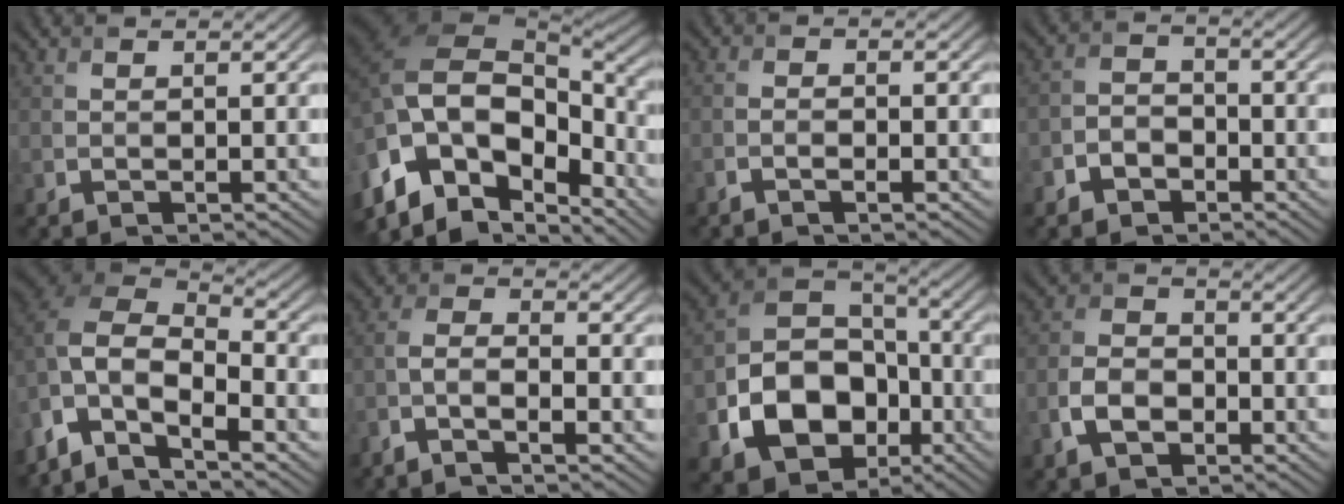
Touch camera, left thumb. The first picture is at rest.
{"total": 17.0, "force": [-3.0, 10.5, 13.0], "torque": [-0.273, -0.006, -0.033]}
{"total": 1.0, "force": [-0.6, 0.1, 0.8], "torque": [-0.018, 0.001, -0.014]}
{"total": 3.7, "force": [-2.2, 2.7, 1.2], "torque": [-0.026, 0.007, -0.049]}
{"total": 10.9, "force": [-5.2, 5.4, 7.9], "torque": [-0.193, -0.010, -0.094]}
{"total": 3.1, "force": [-1.9, 0.6, 2.4], "torque": [-0.057, 0.000, -0.047]}
{"total": 15.0, "force": [-4.6, 11.2, 8.8], "torque": [-0.190, -0.037, -0.070]}
{"total": 4.9, "force": [-1.8, 3.4, 3.0], "torque": [-0.073, 0.004, -0.038]}